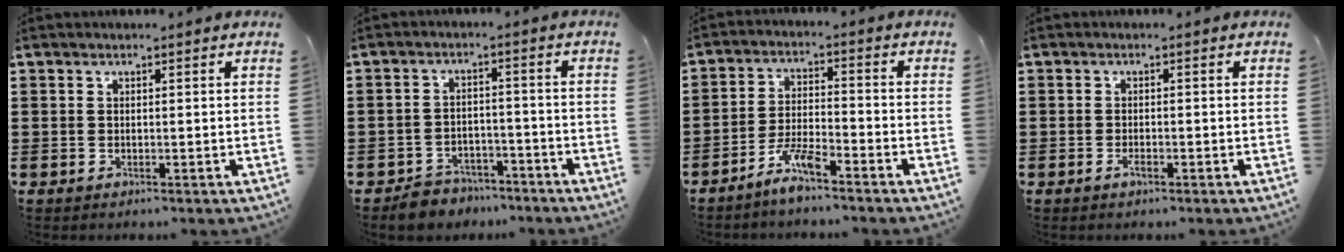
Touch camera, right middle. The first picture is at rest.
{"total": 4.3, "force": [-4.1, 1.3, -0.1], "torque": [-0.005, 0.008, -0.085]}
{"total": 5.4, "force": [-4.4, 0.5, 3.1], "torque": [-0.073, -0.003, -0.088]}
{"total": 1.4, "force": [-0.9, 0.5, 0.9], "torque": [-0.020, -0.004, -0.017]}